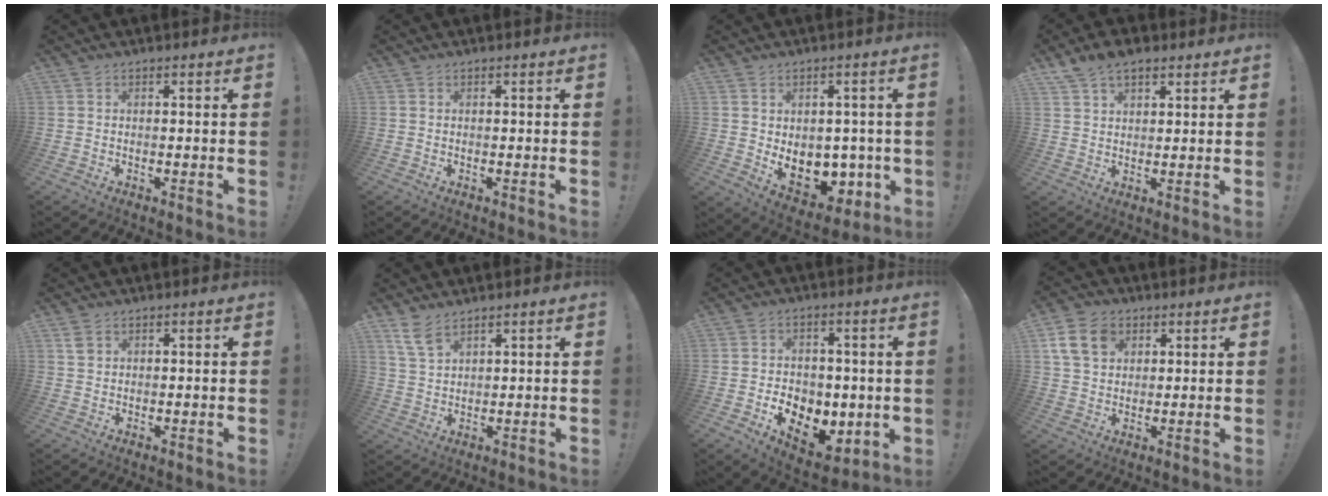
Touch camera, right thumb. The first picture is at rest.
{"total": 0.0}
{"total": 10.9, "force": [-0.9, 8.7, 6.5], "torque": [-0.078, -0.008, 0.000]}
{"total": 6.8, "force": [4.6, 3.7, 3.3], "torque": [-0.057, -0.014, 0.088]}
{"total": 2.3, "force": [1.3, 1.5, 1.0], "torque": [-0.008, -0.004, 0.023]}
{"total": 6.2, "force": [4.6, 2.6, 3.3], "torque": [-0.065, -0.023, 0.089]}
{"total": 10.6, "force": [-2.6, 8.5, 5.8], "torque": [-0.070, 0.009, -0.032]}
{"total": 11.7, "force": [4.9, 8.5, 6.2], "torque": [-0.110, -0.012, 0.099]}